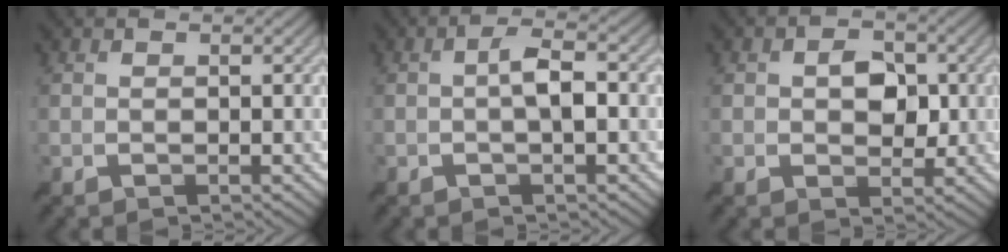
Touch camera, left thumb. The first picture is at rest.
{"total": 3.7, "force": [-0.4, 0.6, 3.6], "torque": [-0.068, 0.014, -0.015]}
{"total": 4.1, "force": [0.4, 2.8, 2.9], "torque": [-0.045, 0.000, -0.001]}